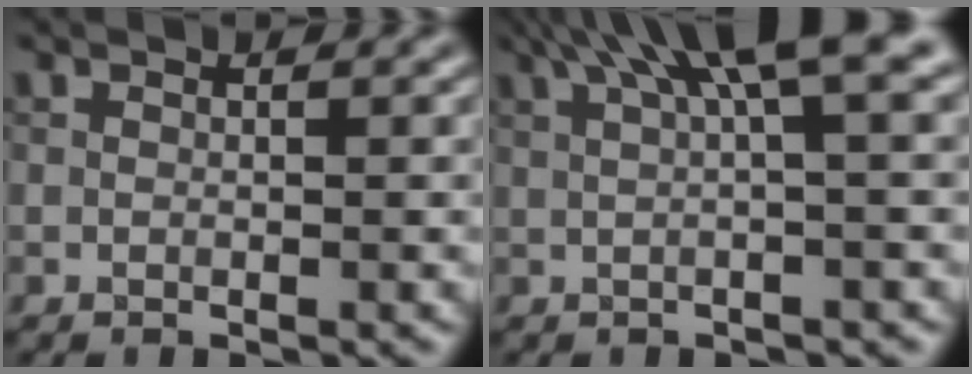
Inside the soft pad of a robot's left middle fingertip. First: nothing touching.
{"total": 6.7, "force": [2.9, 1.2, 5.9], "torque": [-0.080, 0.020, 0.050]}